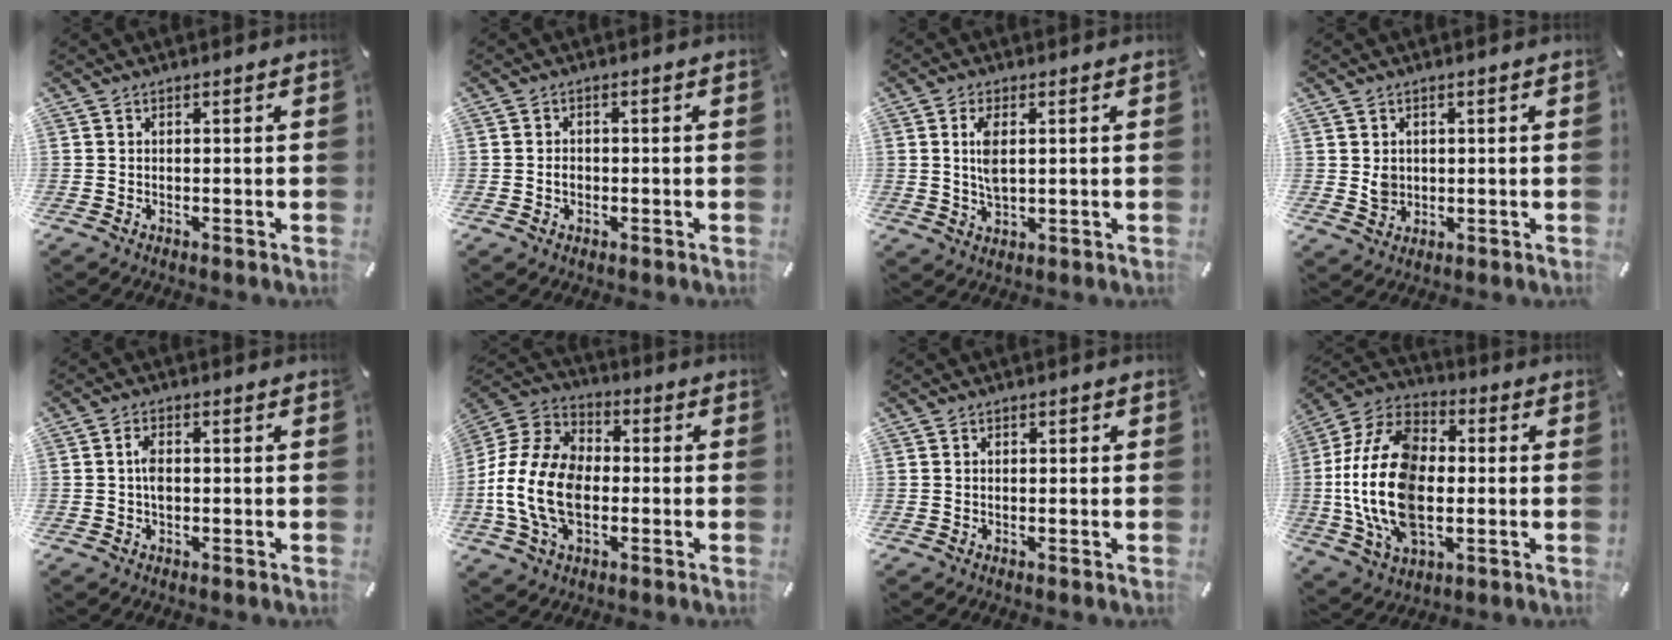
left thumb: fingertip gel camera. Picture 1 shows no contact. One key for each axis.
{"total": 2.4, "fx": -0.5, "fy": 1.8, "fz": 1.5, "tx": -0.028, "ty": 0.004, "tz": -0.009}
{"total": 5.7, "fx": 1.0, "fy": 2.9, "fz": 4.8, "tx": -0.107, "ty": -0.001, "tz": 0.011}
{"total": 3.6, "fx": 0.5, "fy": 3.3, "fz": 1.3, "tx": -0.010, "ty": -0.002, "tz": 0.008}
{"total": 3.2, "fx": -0.1, "fy": 1.8, "fz": 2.6, "tx": -0.051, "ty": 0.004, "tz": -0.002}
{"total": 16.3, "fx": -3.5, "fy": 11.5, "fz": 10.9, "tx": -0.253, "ty": 0.022, "tz": -0.065}
{"total": 0.8, "fx": -0.2, "fy": 0.6, "fz": 0.5, "tx": -0.010, "ty": 0.002, "tz": -0.004}
{"total": 21.3, "fx": -1.7, "fy": 13.9, "fz": 16.1, "tx": -0.369, "ty": 0.000, "tz": -0.034}